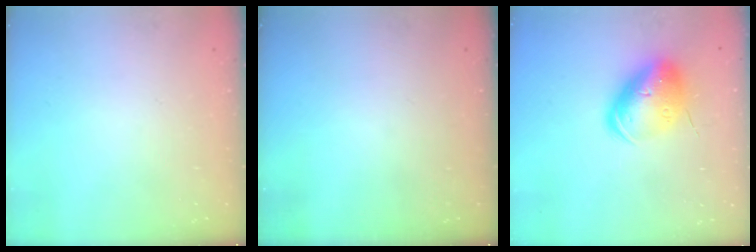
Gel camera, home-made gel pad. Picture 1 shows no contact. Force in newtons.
{"total": 0.0}
{"total": 14.4, "press": 14.2, "slide": 2.6}